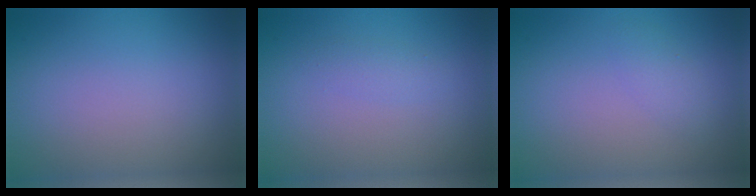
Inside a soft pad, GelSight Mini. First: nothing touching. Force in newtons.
{"total": 1.1, "press": 1.1, "slide": 0.1}
{"total": 1.3, "press": 1.3, "slide": 0.0}